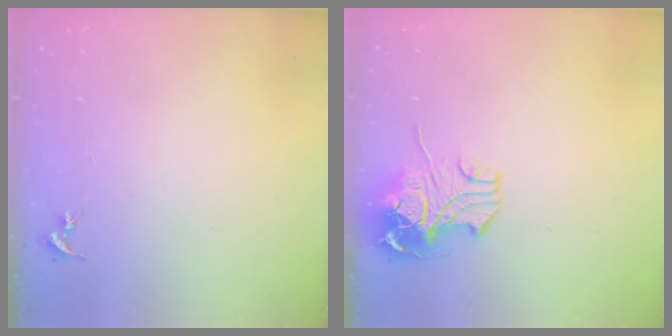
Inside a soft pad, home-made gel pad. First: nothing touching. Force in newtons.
{"total": 11.8, "press": 11.7, "slide": 2.1}